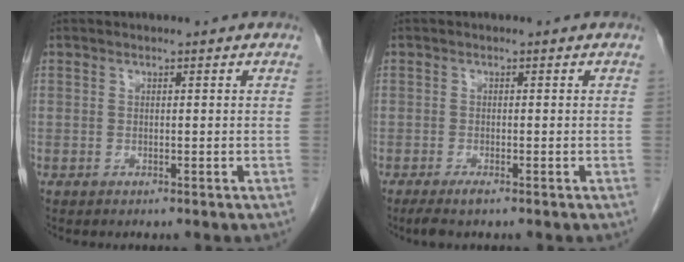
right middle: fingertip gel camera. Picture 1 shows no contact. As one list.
[{"total": 1.9, "force": [-1.4, 0.2, 1.4], "torque": [-0.030, -0.006, -0.026]}]